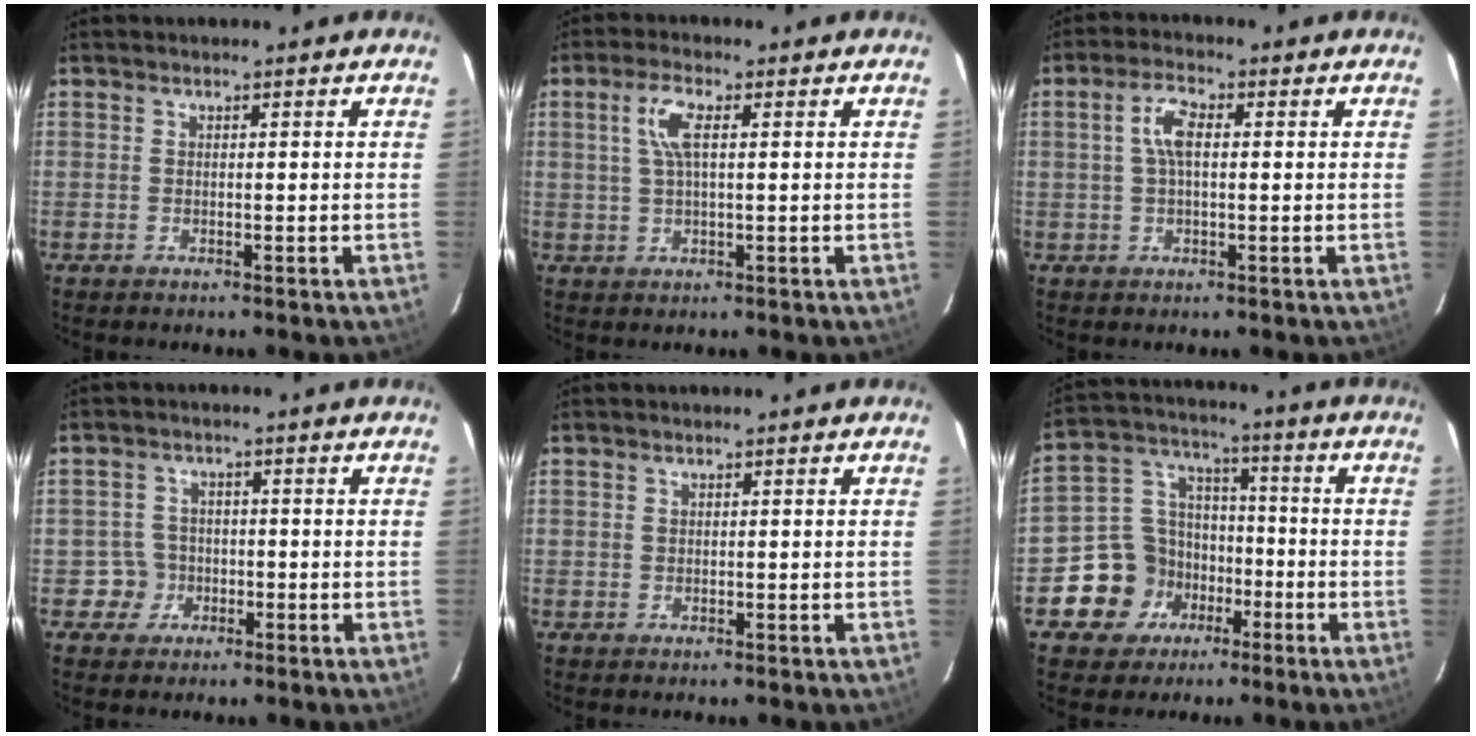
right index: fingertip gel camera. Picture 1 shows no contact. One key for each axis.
{"total": 5.0, "fx": 1.3, "fy": 1.6, "fz": 4.5, "tx": -0.092, "ty": 0.009, "tz": 0.027}
{"total": 4.7, "fx": 0.7, "fy": 1.9, "fz": 4.3, "tx": -0.086, "ty": 0.011, "tz": 0.012}
{"total": 3.8, "fx": -1.3, "fy": 3.6, "fz": -0.4, "tx": 0.011, "ty": 0.021, "tz": -0.020}
{"total": 0.0}
{"total": 11.3, "fx": -5.3, "fy": 9.5, "fz": 2.8, "tx": -0.079, "ty": 0.044, "tz": -0.077}